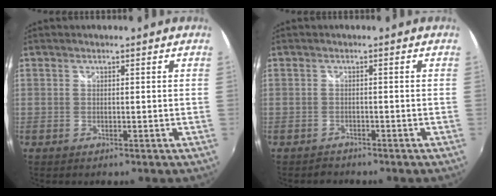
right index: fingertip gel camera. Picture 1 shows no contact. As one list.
[{"total": 1.4, "force": [-1.3, 0.6, -0.2], "torque": [-0.002, 0.002, -0.021]}]